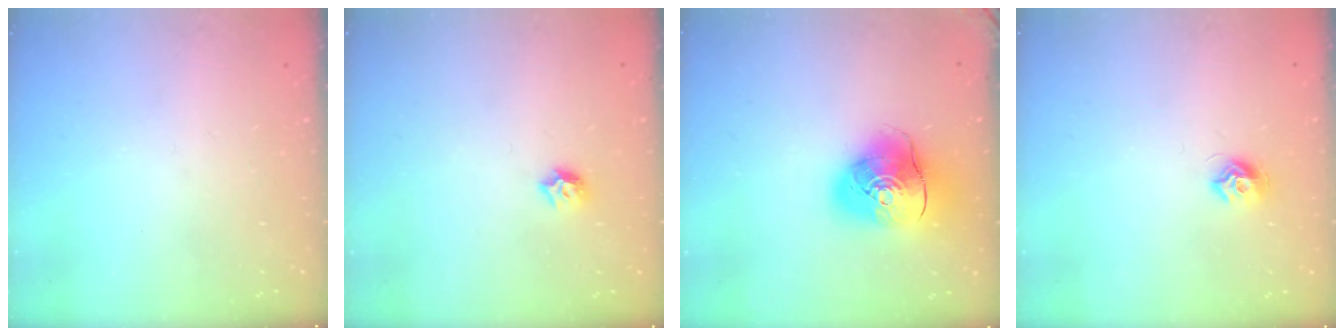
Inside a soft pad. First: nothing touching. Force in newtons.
{"total": 6.0, "press": 6.0, "slide": 0.8}
{"total": 13.7, "press": 13.5, "slide": 1.9}
{"total": 7.9, "press": 7.9, "slide": 0.6}